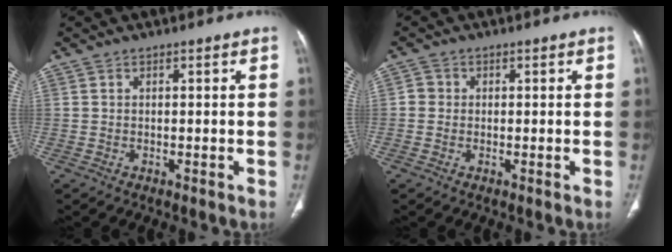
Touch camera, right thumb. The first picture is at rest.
{"total": 1.8, "force": [-0.1, 1.8, 0.5], "torque": [0.002, 0.006, -0.005]}